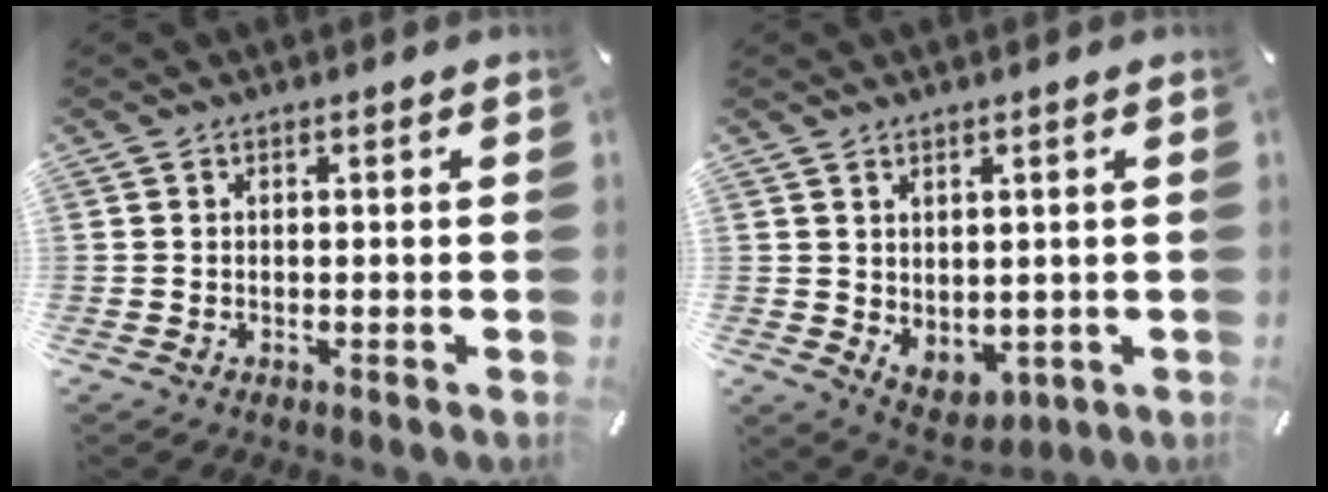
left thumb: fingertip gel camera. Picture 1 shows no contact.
{"total": 3.6, "force": [2.0, 2.8, 1.1], "torque": [-0.010, -0.015, 0.039]}